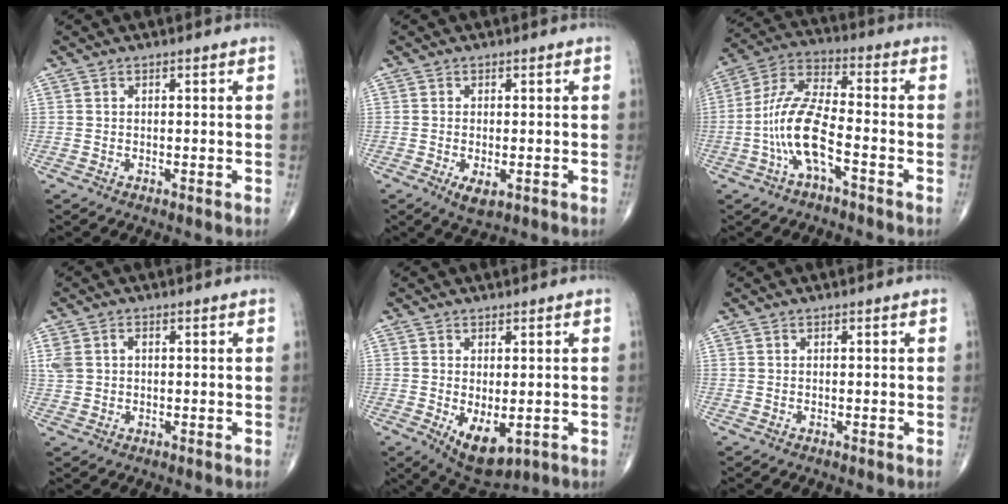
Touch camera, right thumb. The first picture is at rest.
{"total": 3.3, "force": [-1.1, 1.5, 2.8], "torque": [-0.049, -0.008, -0.015]}
{"total": 12.1, "force": [-4.0, 4.1, 10.6], "torque": [-0.227, 0.043, -0.081]}
{"total": 4.4, "force": [0.8, 3.4, 2.7], "torque": [-0.066, 0.015, 0.023]}
{"total": 7.6, "force": [-1.8, 3.8, 6.4], "torque": [-0.091, -0.014, -0.010]}
{"total": 0.0}